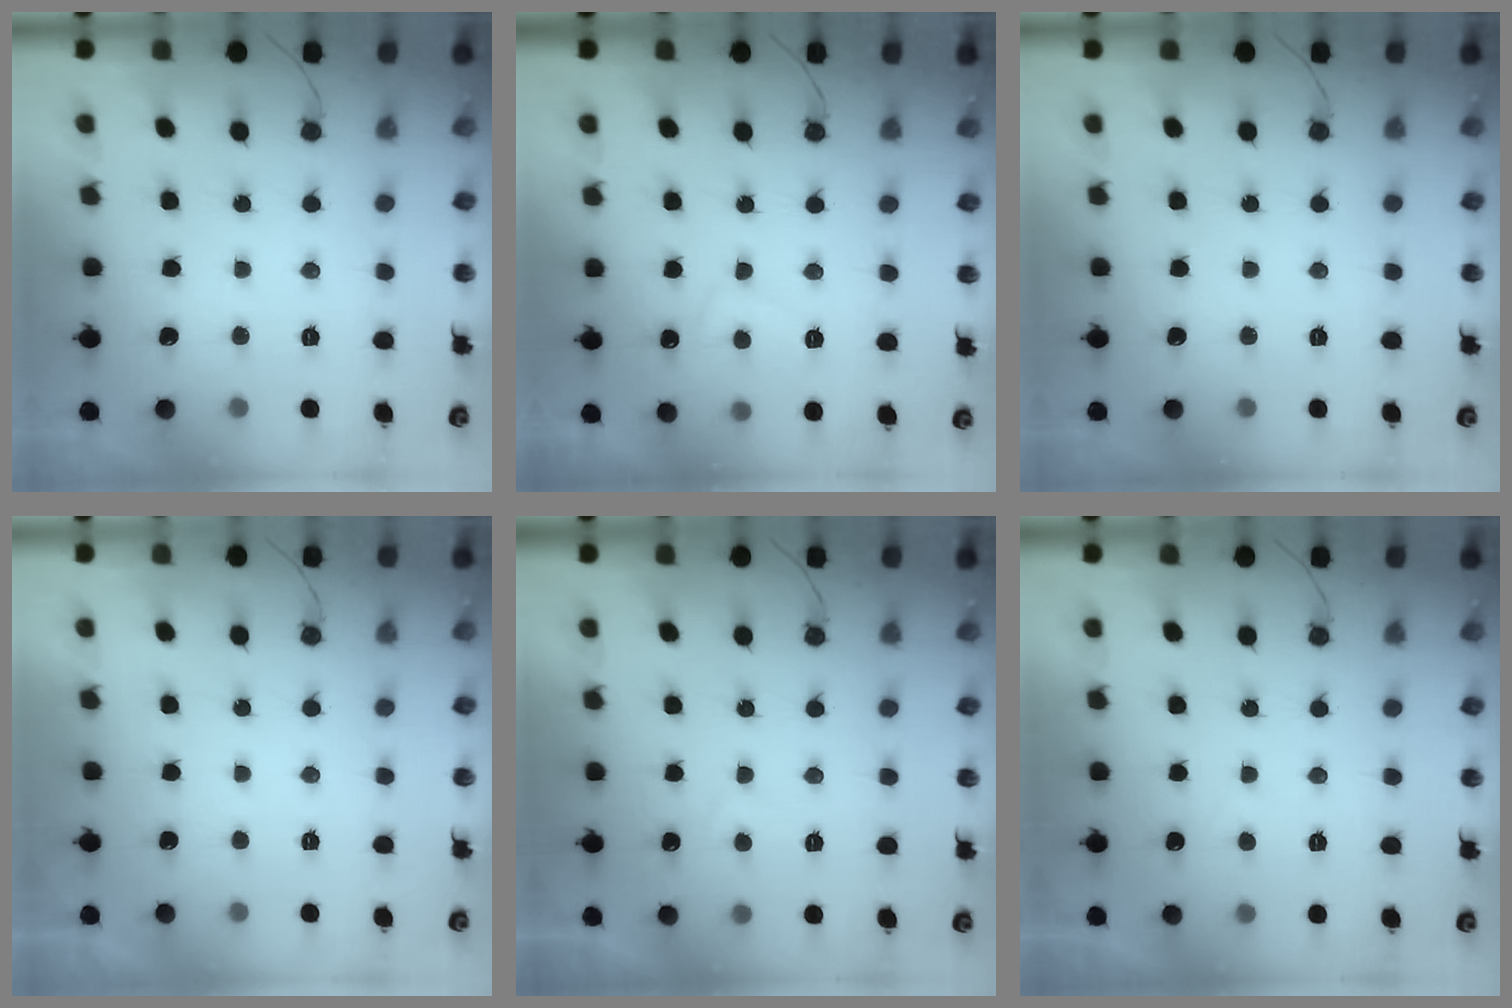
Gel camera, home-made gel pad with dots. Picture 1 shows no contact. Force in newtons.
{"total": 4.4, "press": 4.4, "slide": 0.7}
{"total": 0.0}
{"total": 2.3, "press": 2.2, "slide": 0.3}
{"total": 2.5, "press": 2.3, "slide": 0.9}
{"total": 0.9, "press": 0.7, "slide": 0.6}